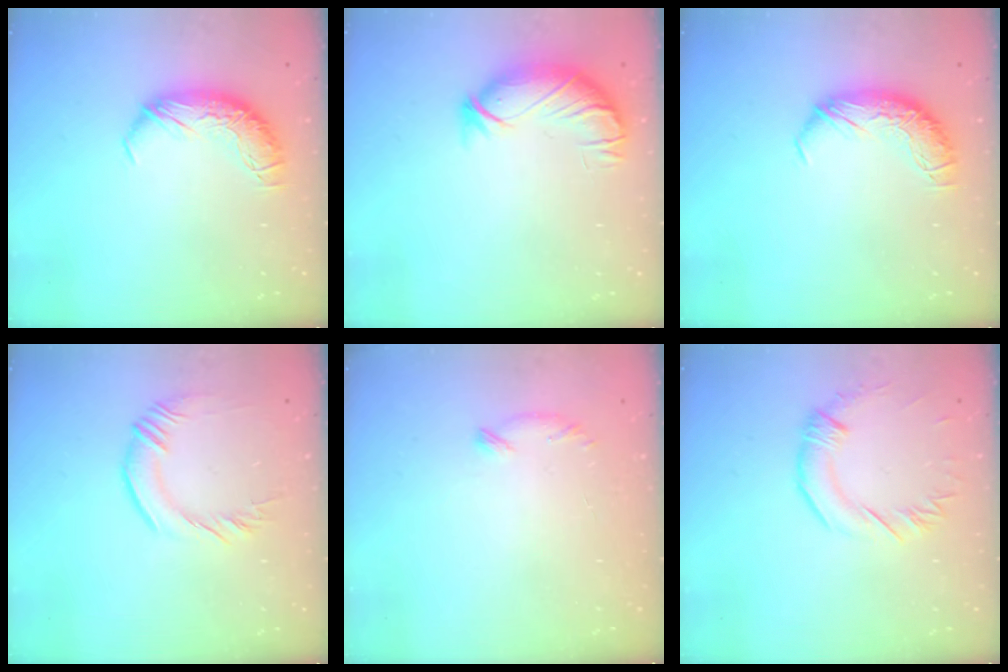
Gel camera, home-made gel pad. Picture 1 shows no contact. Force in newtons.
{"total": 3.4, "press": 2.7, "slide": 2.0}
{"total": 0.0}
{"total": 1.2, "press": 0.8, "slide": 0.9}
{"total": 6.4, "press": 6.4, "slide": 1.0}
{"total": 0.8, "press": 0.7, "slide": 0.4}